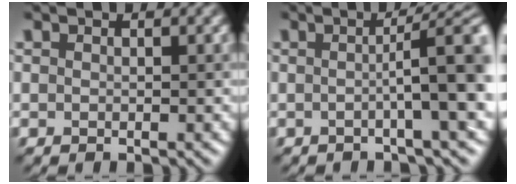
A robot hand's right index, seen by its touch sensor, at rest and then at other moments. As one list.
[{"total": 6.9, "force": [0.0, 1.2, 6.8], "torque": [-0.078, 0.007, -0.003]}]